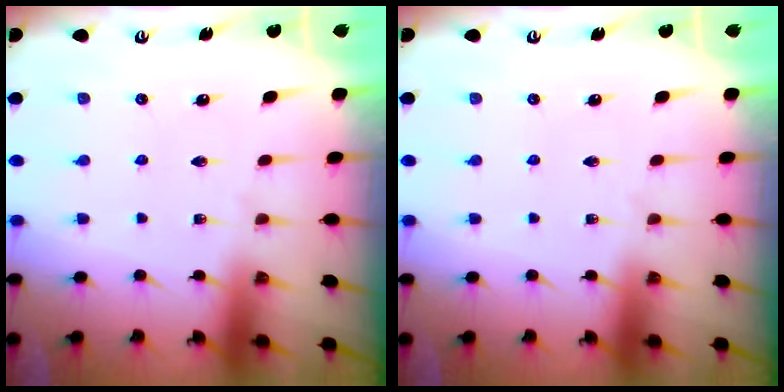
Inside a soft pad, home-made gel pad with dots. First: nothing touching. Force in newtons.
{"total": 0.0}